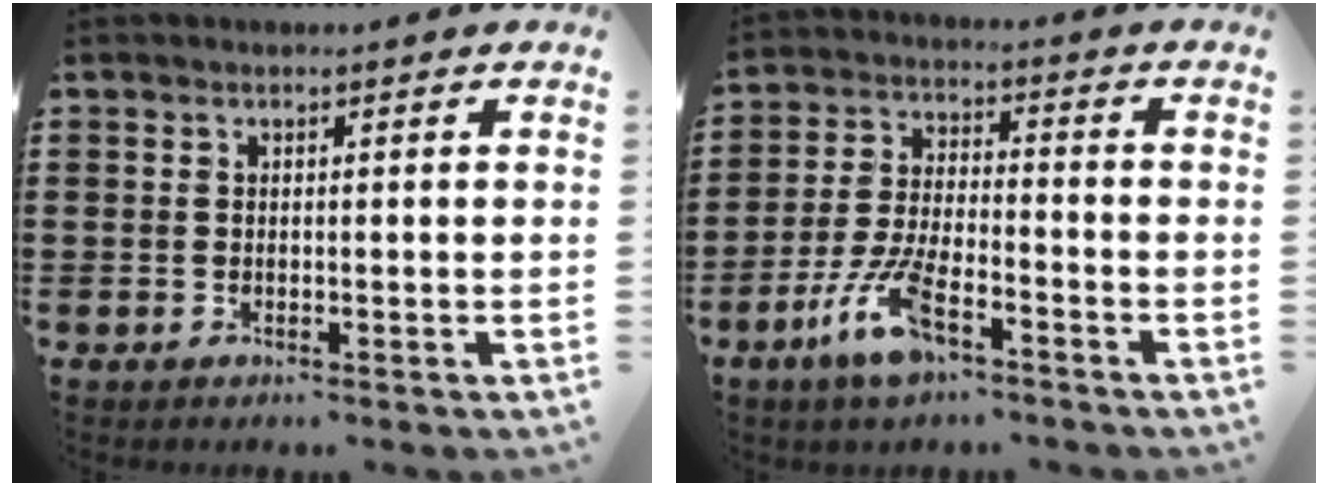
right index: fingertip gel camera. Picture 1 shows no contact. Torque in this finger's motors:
{"motor_torque": [0.20, 0.92, 0.03, 0.17]}